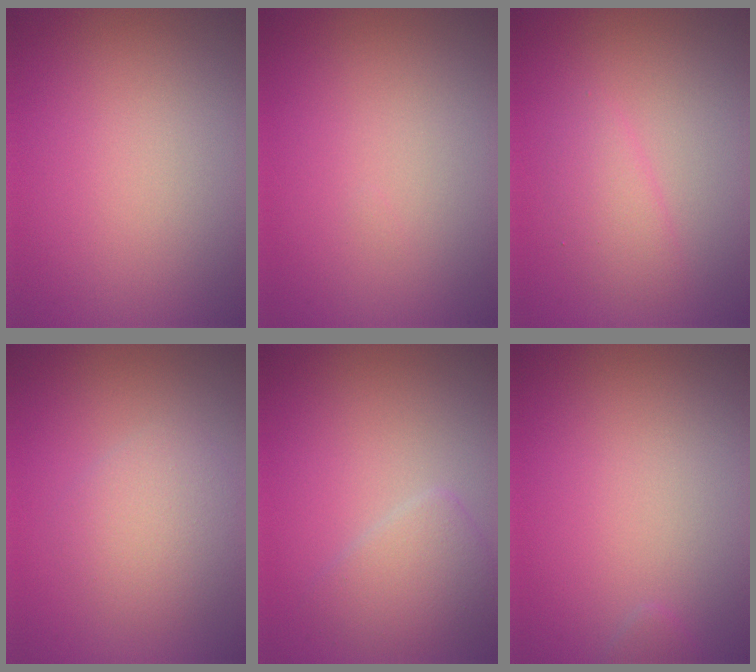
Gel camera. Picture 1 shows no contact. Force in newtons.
{"total": 0.0}
{"total": 1.9, "press": 1.9, "slide": 0.1}
{"total": 3.0, "press": 3.0, "slide": 0.0}
{"total": 2.9, "press": 2.9, "slide": 0.1}
{"total": 0.5, "press": 0.5, "slide": 0.1}